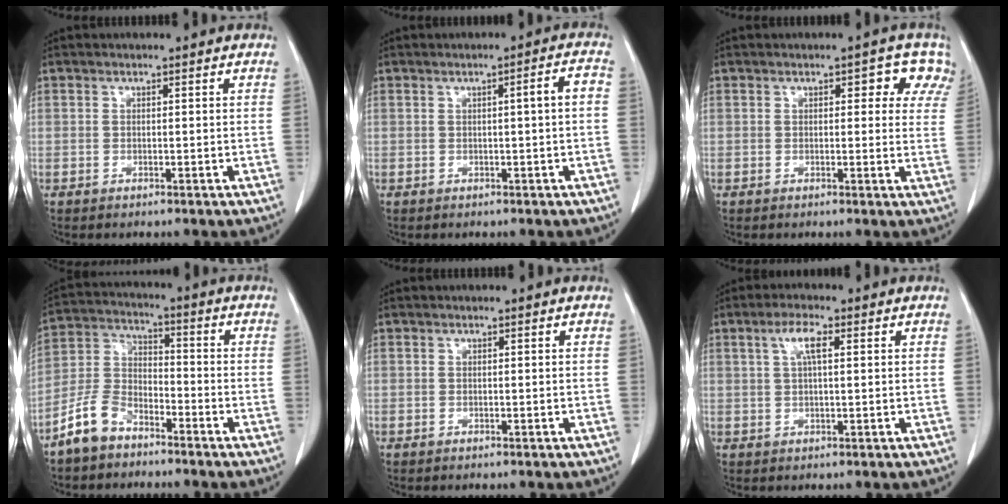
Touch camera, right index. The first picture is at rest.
{"total": 2.8, "force": [-0.1, 0.0, 2.8], "torque": [-0.040, 0.007, 0.001]}
{"total": 4.6, "force": [2.4, 2.6, 2.9], "torque": [-0.014, 0.011, 0.016]}
{"total": 8.0, "force": [-5.9, 4.1, 3.4], "torque": [-0.089, 0.006, -0.123]}
{"total": 0.0}
{"total": 4.0, "force": [1.5, 0.8, 3.6], "torque": [-0.075, 0.011, 0.030]}